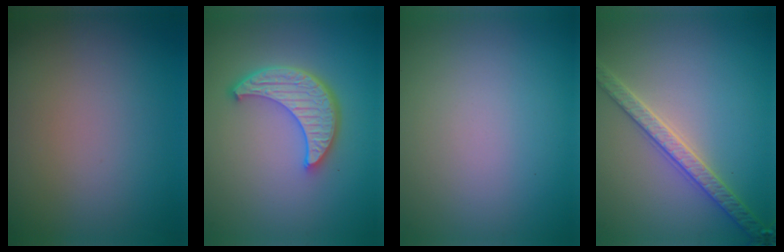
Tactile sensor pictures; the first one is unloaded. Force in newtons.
{"total": 5.6, "press": 4.2, "slide": 3.6}
{"total": 0.0}
{"total": 3.3, "press": 3.2, "slide": 0.6}